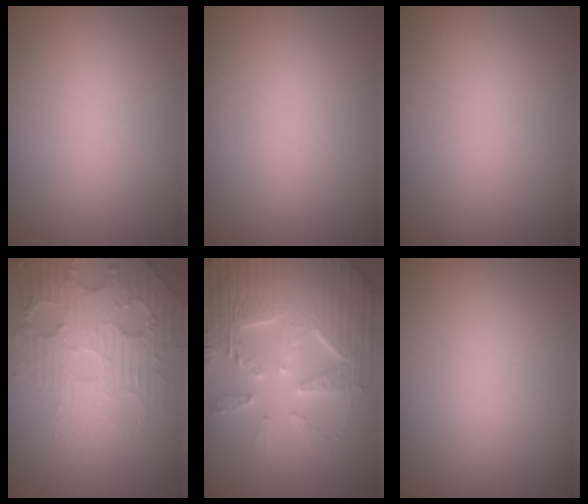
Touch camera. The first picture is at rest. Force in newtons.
{"total": 0.0}
{"total": 0.0}
{"total": 5.0, "press": 4.4, "slide": 2.4}
{"total": 7.7, "press": 7.5, "slide": 1.6}
{"total": 0.0}